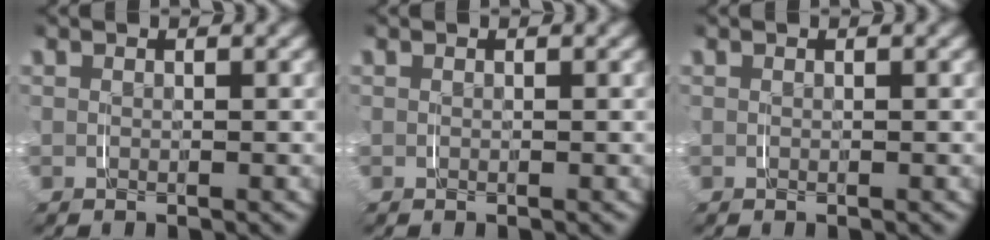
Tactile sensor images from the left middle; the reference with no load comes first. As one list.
[{"total": 0.0}, {"total": 0.0}]